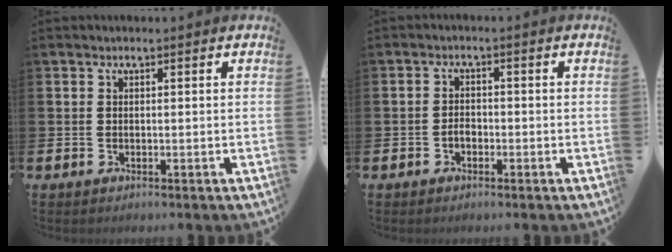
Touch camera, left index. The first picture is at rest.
{"total": 1.7, "force": [-0.8, 1.2, 1.0], "torque": [-0.013, 0.002, -0.018]}